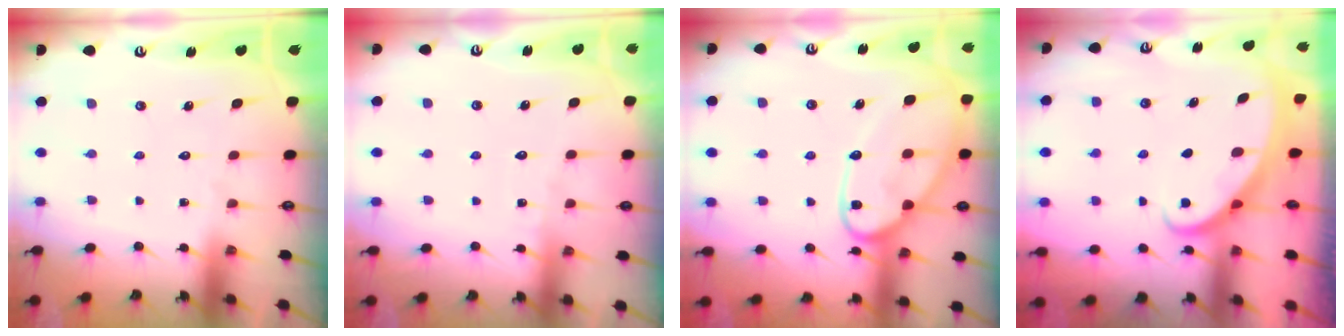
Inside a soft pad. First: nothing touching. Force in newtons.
{"total": 4.6, "press": 4.6, "slide": 0.4}
{"total": 16.1, "press": 16.0, "slide": 1.3}
{"total": 2.7, "press": 2.7, "slide": 0.1}